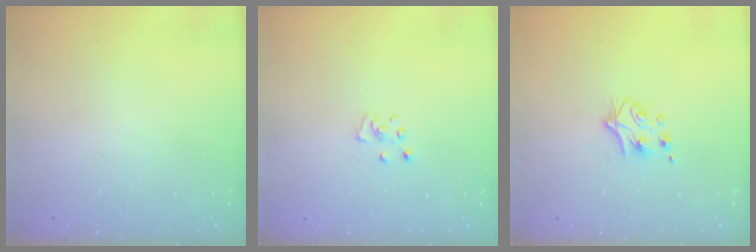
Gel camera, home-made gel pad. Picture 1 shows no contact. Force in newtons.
{"total": 3.9, "press": 3.9, "slide": 0.2}
{"total": 5.0, "press": 4.9, "slide": 0.6}